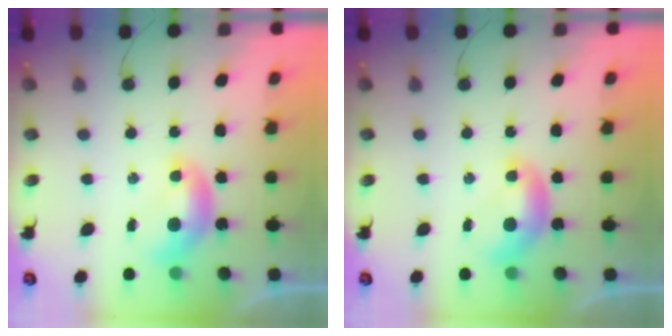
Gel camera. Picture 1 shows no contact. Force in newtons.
{"total": 0.0}